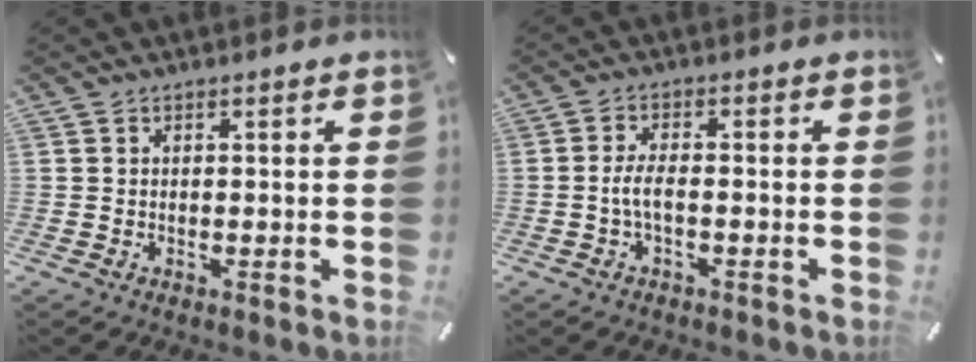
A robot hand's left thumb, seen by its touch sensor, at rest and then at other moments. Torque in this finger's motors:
{"motor_torque": [0.60, 0.56, 0.41, 0.04, 0.05]}